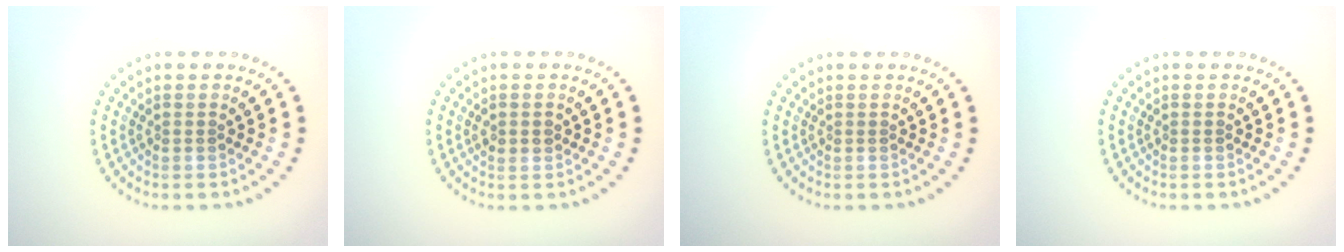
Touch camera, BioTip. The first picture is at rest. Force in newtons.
{"total": 1.1, "press": 1.1, "slide": 0.3}
{"total": 0.0}
{"total": 0.0}